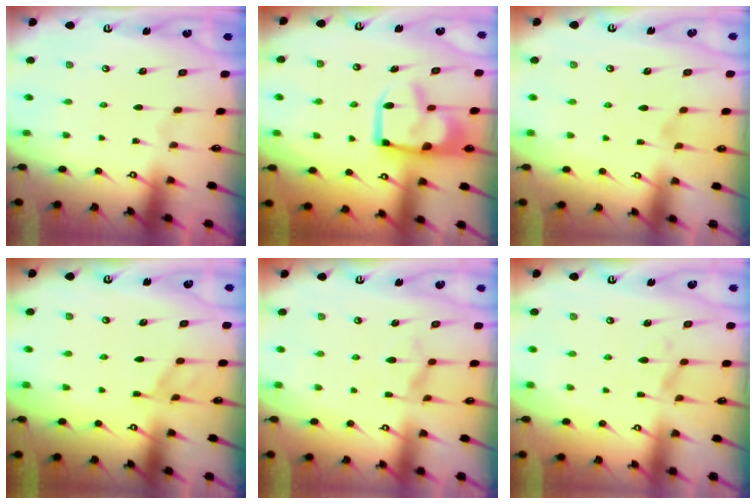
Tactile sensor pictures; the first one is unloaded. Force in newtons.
{"total": 10.4, "press": 10.3, "slide": 1.4}
{"total": 1.2, "press": 0.4, "slide": 1.1}
{"total": 5.8, "press": 5.8, "slide": 0.8}
{"total": 6.4, "press": 6.3, "slide": 1.0}
{"total": 1.4, "press": 1.0, "slide": 1.0}